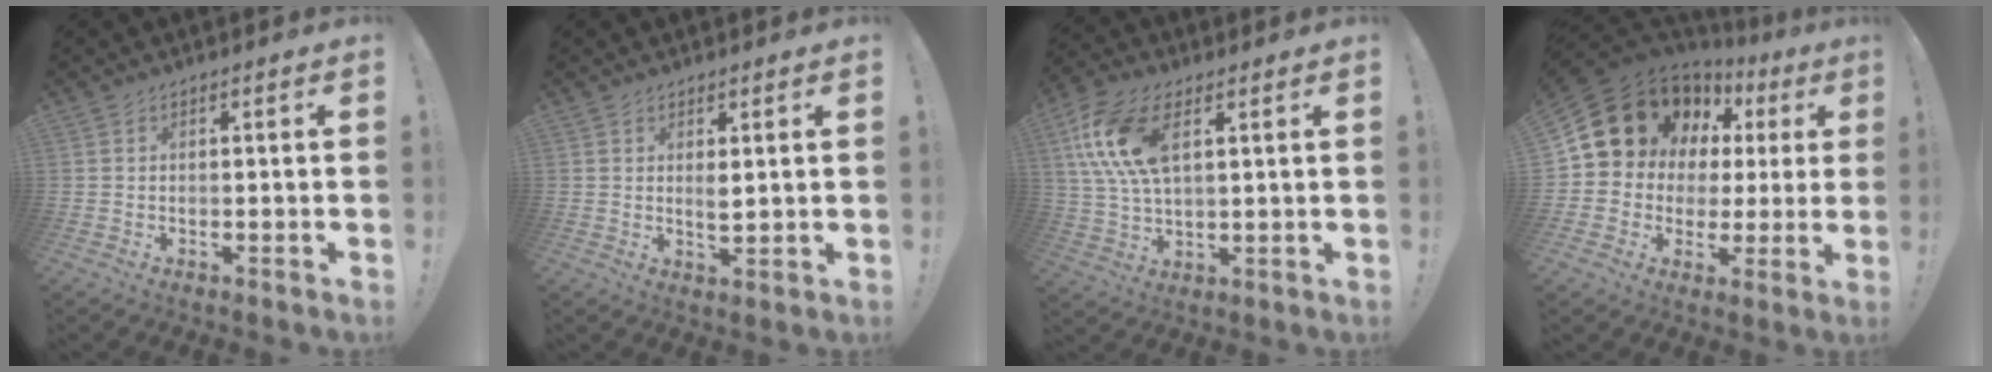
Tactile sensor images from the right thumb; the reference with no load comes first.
{"total": 2.7, "force": [1.4, 0.9, 2.2], "torque": [-0.024, -0.015, 0.020]}
{"total": 15.3, "force": [5.6, 8.3, 11.6], "torque": [-0.244, -0.010, 0.103]}
{"total": 14.6, "force": [7.9, 11.0, 5.5], "torque": [-0.083, -0.056, 0.170]}